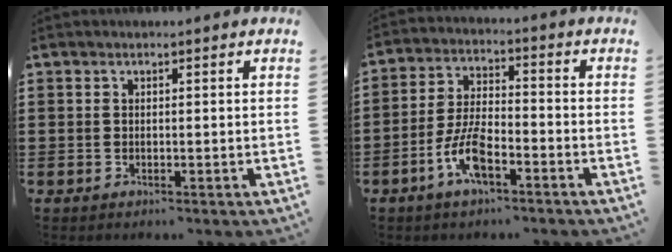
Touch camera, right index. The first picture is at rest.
{"total": 7.6, "force": [-4.0, 2.5, 5.9], "torque": [-0.137, -0.006, -0.076]}